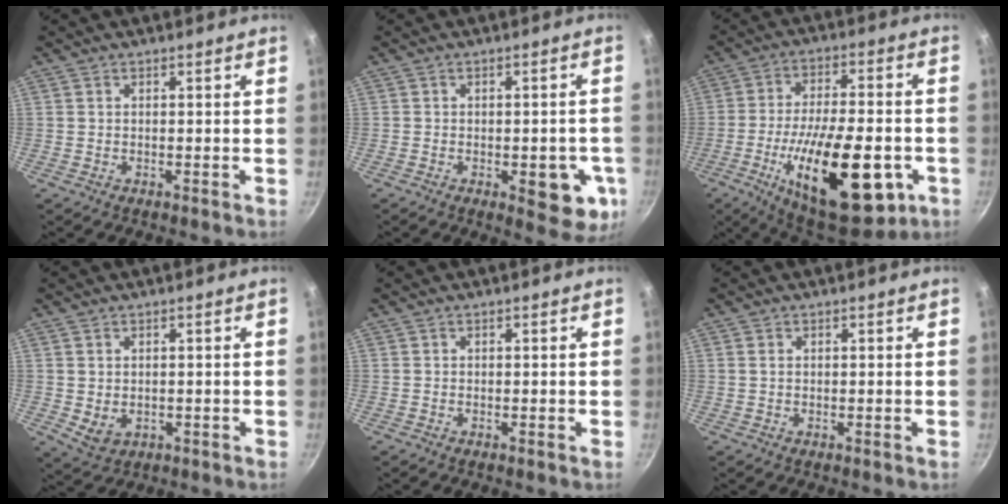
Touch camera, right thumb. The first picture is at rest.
{"total": 9.9, "force": [-2.7, 4.6, 8.3], "torque": [-0.061, 0.002, -0.032]}
{"total": 25.5, "force": [-8.3, 10.5, 21.6], "torque": [-0.315, 0.013, -0.118]}
{"total": 3.6, "force": [0.1, 2.8, 2.3], "torque": [-0.037, -0.010, 0.012]}
{"total": 0.0}
{"total": 0.8, "force": [0.3, 0.5, 0.5], "torque": [-0.011, -0.001, 0.006]}